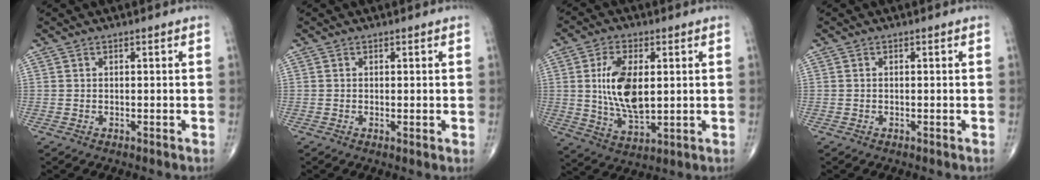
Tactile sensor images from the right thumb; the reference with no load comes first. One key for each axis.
{"total": 1.0, "fx": 0.2, "fy": 0.2, "fz": 0.9, "tx": -0.017, "ty": -0.004, "tz": 0.001}
{"total": 12.3, "fx": 1.5, "fy": 6.2, "fz": 10.5, "tx": -0.193, "ty": -0.014, "tz": 0.034}
{"total": 0.0}